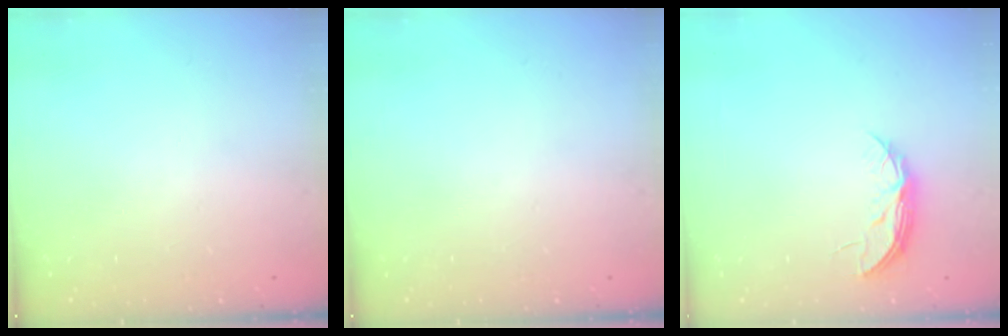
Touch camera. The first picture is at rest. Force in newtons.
{"total": 0.0}
{"total": 5.5, "press": 5.5, "slide": 0.5}